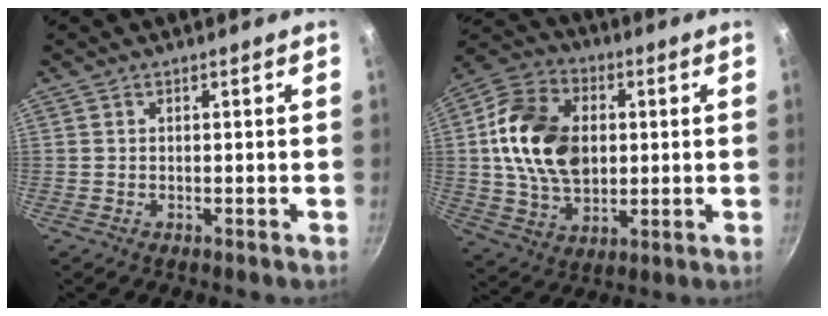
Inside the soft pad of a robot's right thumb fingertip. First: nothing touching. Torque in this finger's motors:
{"motor_torque": [0.33, 0.46, 1.53, 0.23, 0.18]}